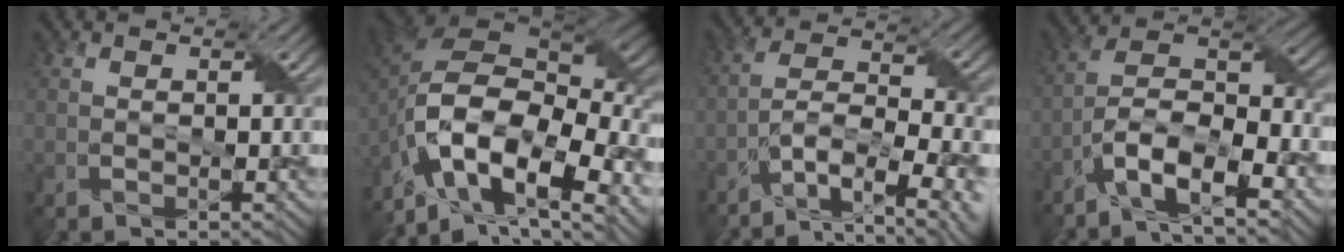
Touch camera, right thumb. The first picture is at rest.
{"total": 16.4, "force": [-6.5, 8.6, 12.3], "torque": [-0.273, -0.021, -0.117]}
{"total": 10.2, "force": [-6.0, 3.7, 7.4], "torque": [-0.130, -0.006, -0.112]}
{"total": 11.3, "force": [-7.0, 4.1, 7.9], "torque": [-0.141, 0.003, -0.143]}